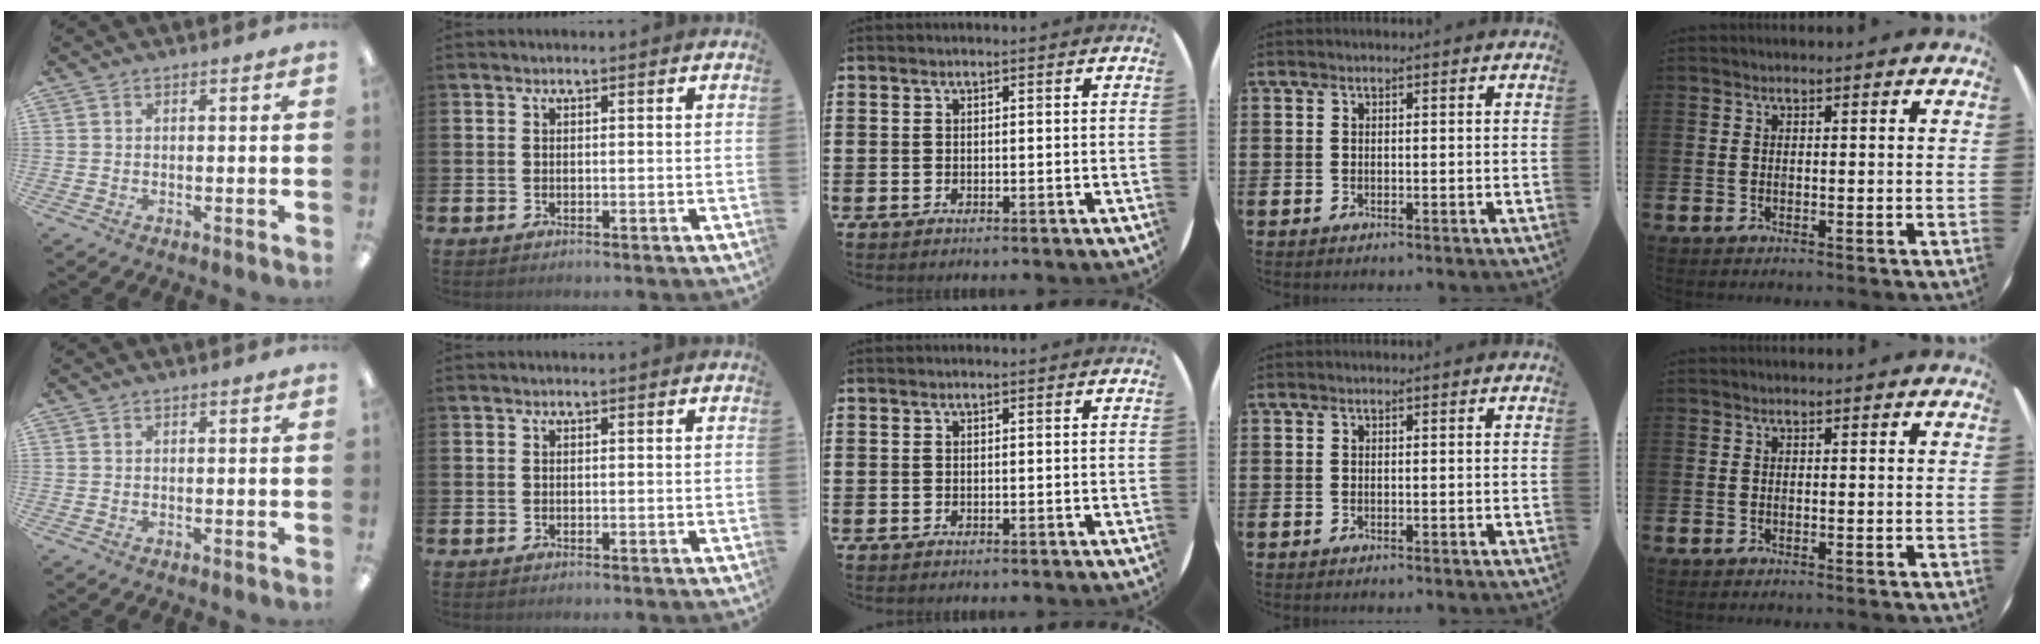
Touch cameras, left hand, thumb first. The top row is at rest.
{}